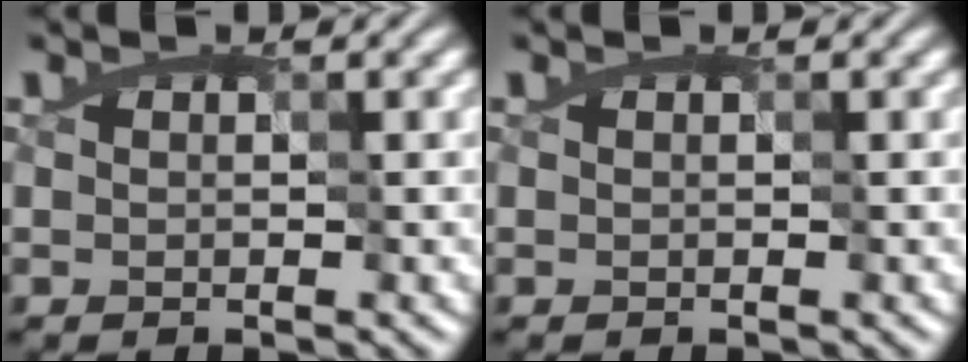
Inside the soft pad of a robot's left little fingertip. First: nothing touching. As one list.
[{"total": 0.0}]